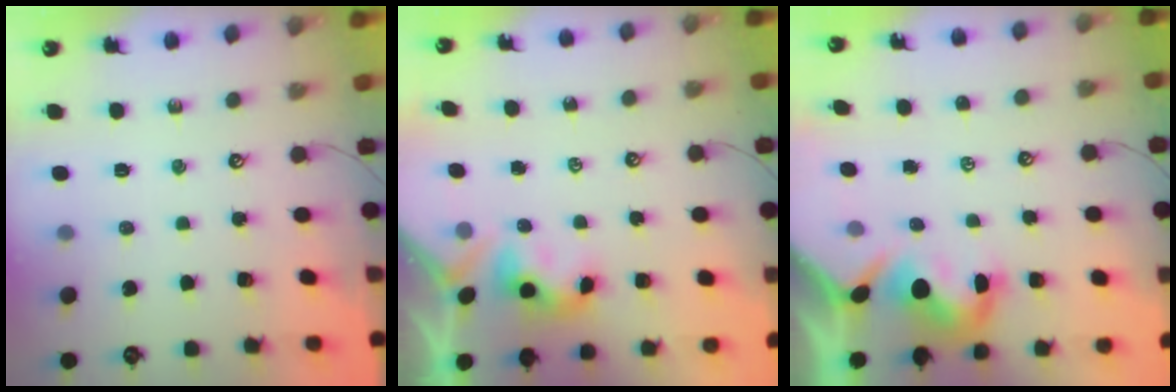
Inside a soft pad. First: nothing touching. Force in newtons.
{"total": 3.6, "press": 3.6, "slide": 0.2}
{"total": 6.3, "press": 6.2, "slide": 1.1}